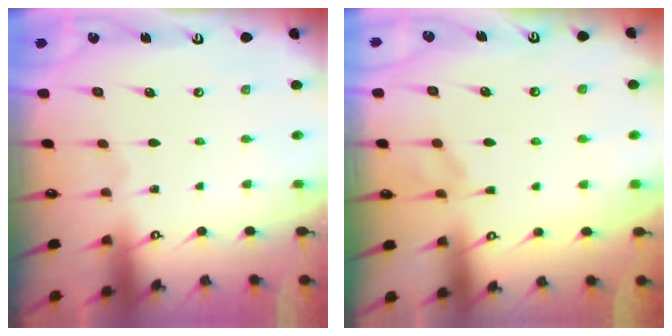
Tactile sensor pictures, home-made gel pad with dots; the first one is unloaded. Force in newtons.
{"total": 3.7, "press": 3.7, "slide": 0.4}